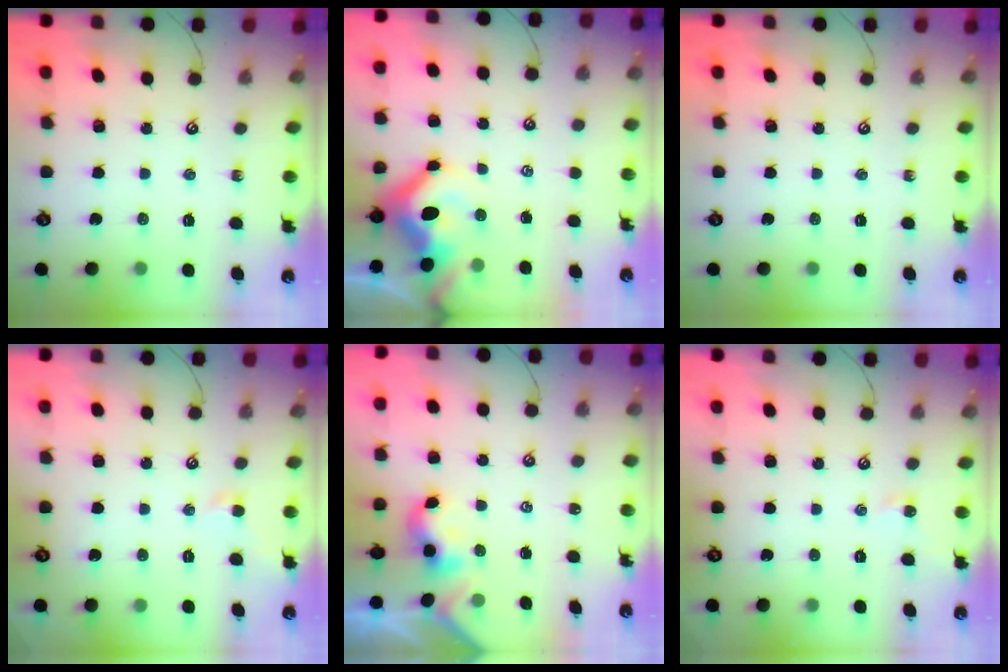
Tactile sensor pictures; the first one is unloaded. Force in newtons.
{"total": 9.7, "press": 9.6, "slide": 1.7}
{"total": 0.0}
{"total": 0.5, "press": 0.1, "slide": 0.5}
{"total": 2.0, "press": 2.0, "slide": 0.2}
{"total": 0.0}